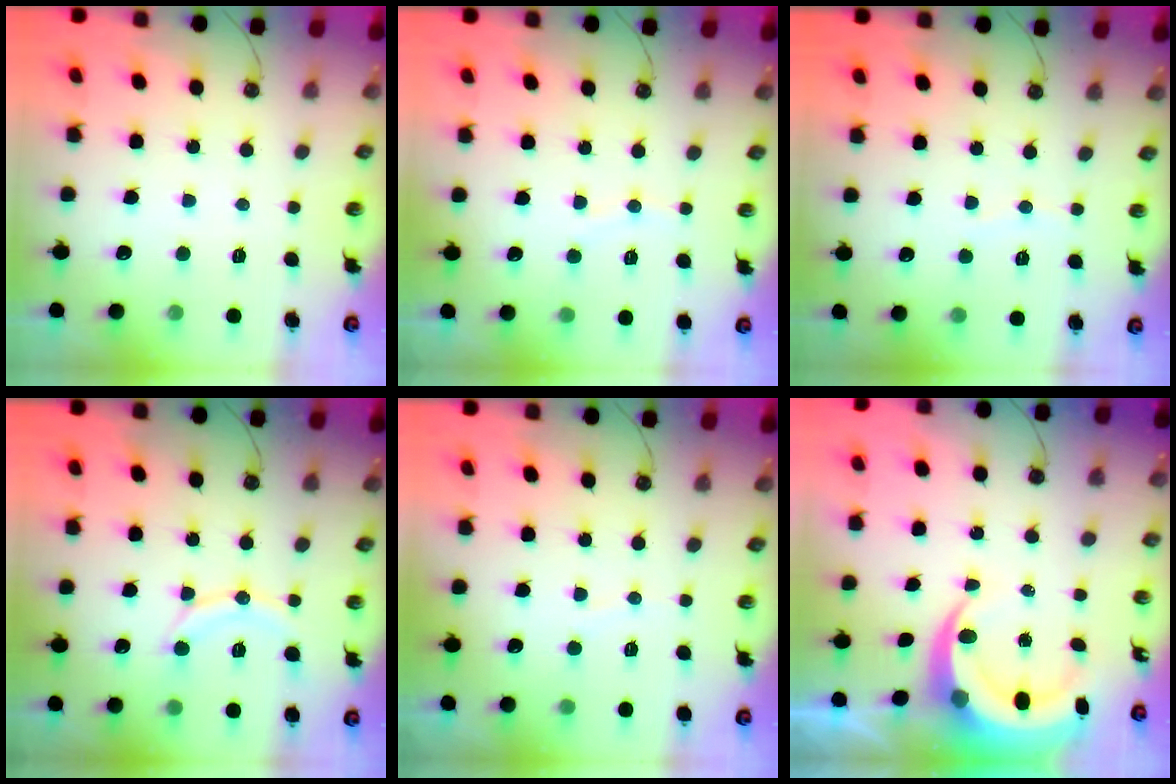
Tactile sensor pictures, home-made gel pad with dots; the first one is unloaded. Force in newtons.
{"total": 4.5, "press": 4.1, "slide": 1.7}
{"total": 3.1, "press": 3.1, "slide": 0.3}
{"total": 11.5, "press": 11.5, "slide": 1.0}
{"total": 2.2, "press": 2.0, "slide": 0.9}
{"total": 8.6, "press": 8.5, "slide": 1.2}